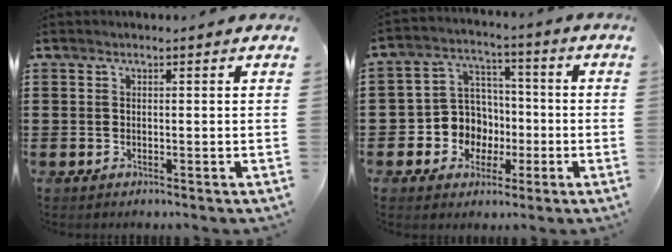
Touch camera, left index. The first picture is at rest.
{"total": 7.9, "force": [-1.4, 7.6, 1.8], "torque": [-0.075, 0.009, -0.022]}